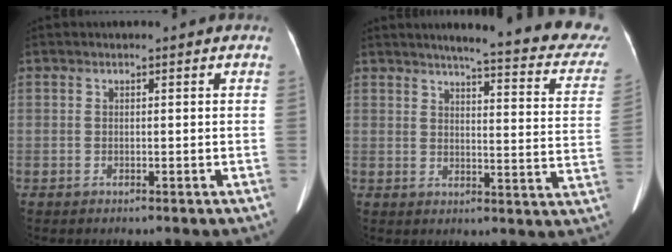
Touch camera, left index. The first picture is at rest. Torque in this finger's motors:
{"motor_torque": [0.92, -1.23, 0.05, 0.03]}